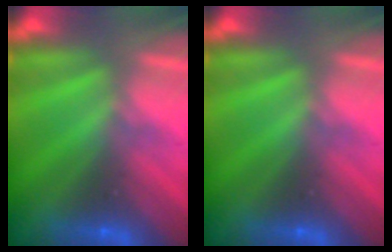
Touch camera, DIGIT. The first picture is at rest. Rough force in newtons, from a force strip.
{"total": 0.0}